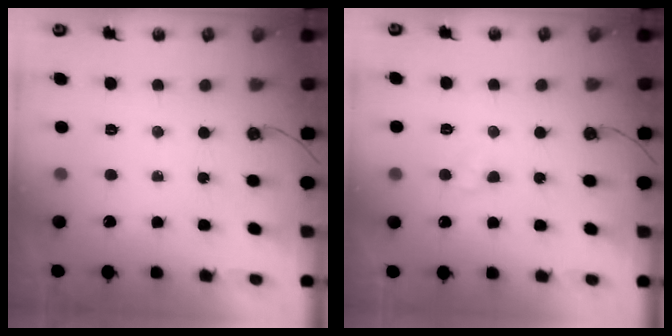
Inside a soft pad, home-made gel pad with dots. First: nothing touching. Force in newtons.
{"total": 2.8, "press": 2.8, "slide": 0.3}